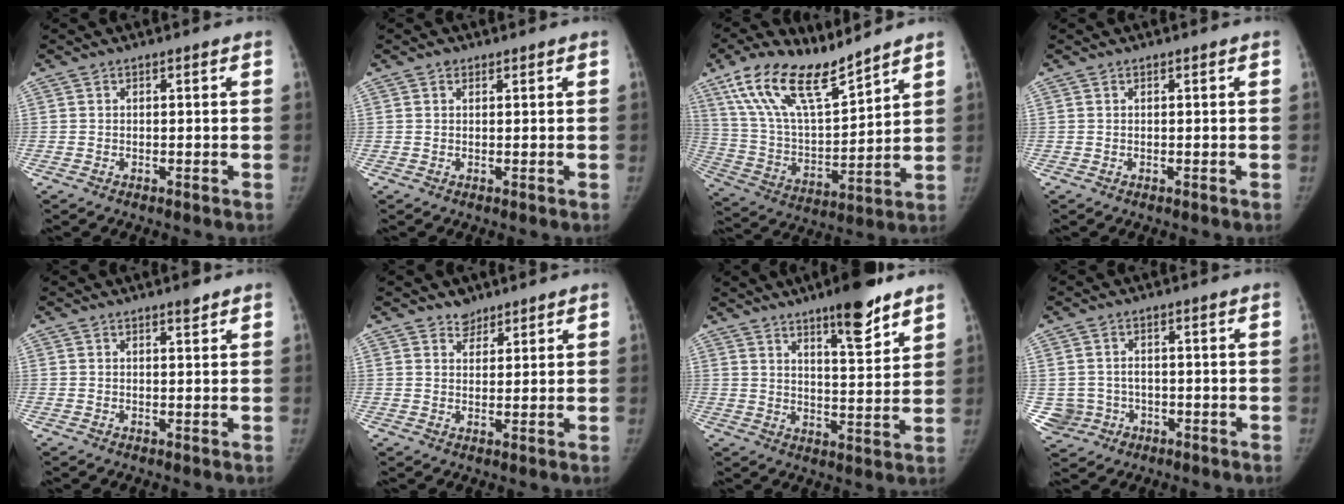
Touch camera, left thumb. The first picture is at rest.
{"total": 1.0, "force": [0.6, 0.7, 0.3], "torque": [-0.001, -0.004, 0.009]}
{"total": 17.5, "force": [12.8, 5.6, 10.6], "torque": [-0.173, -0.055, 0.250]}
{"total": 0.0}
{"total": 1.6, "force": [1.2, 0.3, 0.9], "torque": [-0.012, -0.008, 0.019]}
{"total": 2.9, "force": [2.3, 1.7, 0.3], "torque": [0.015, -0.016, 0.034]}
{"total": 11.3, "force": [7.8, 2.6, 7.8], "torque": [-0.096, -0.050, 0.117]}
{"total": 5.2, "force": [-1.3, 5.0, 1.0], "torque": [-0.007, 0.013, -0.013]}